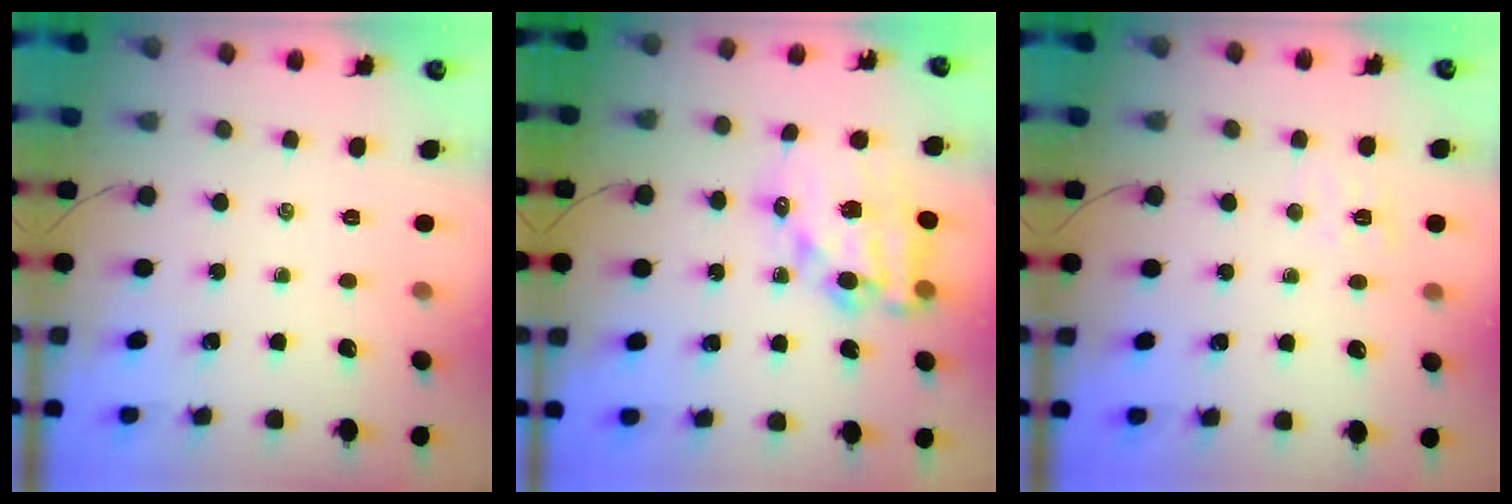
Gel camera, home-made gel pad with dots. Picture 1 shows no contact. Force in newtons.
{"total": 14.8, "press": 14.5, "slide": 3.0}
{"total": 5.8, "press": 5.6, "slide": 1.4}